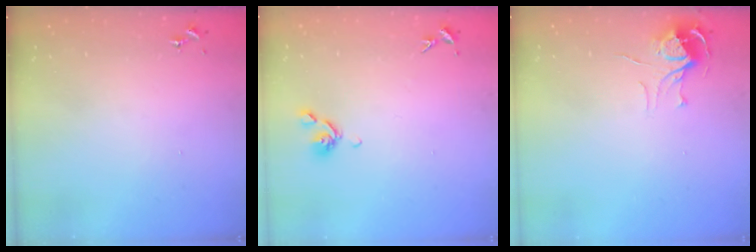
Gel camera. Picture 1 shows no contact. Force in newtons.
{"total": 6.7, "press": 6.6, "slide": 1.5}
{"total": 7.0, "press": 7.0, "slide": 0.6}